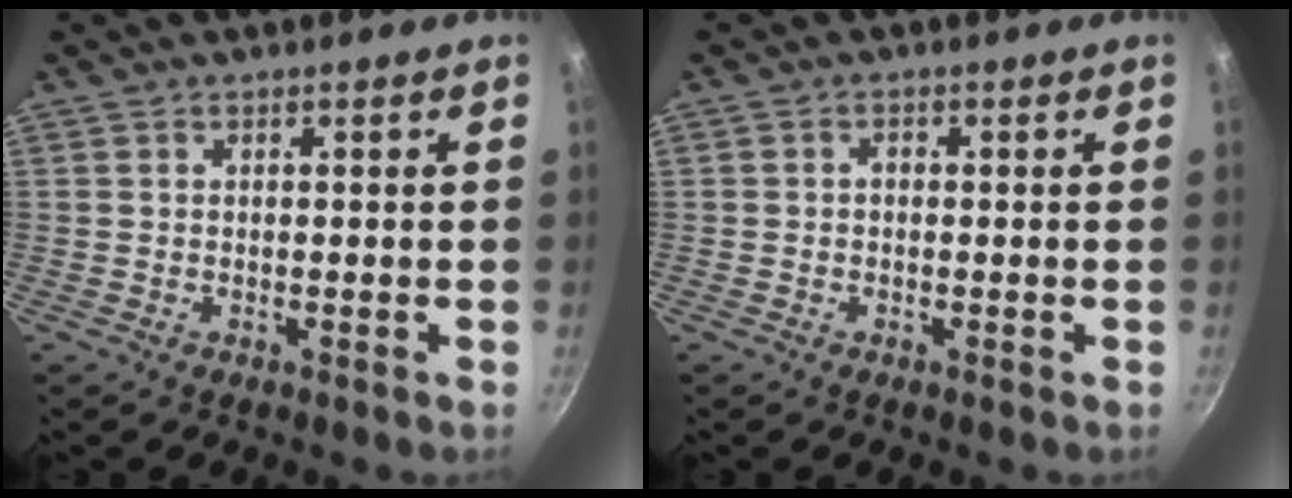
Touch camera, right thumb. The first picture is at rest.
{"total": 1.1, "force": [-0.2, 0.8, 0.7], "torque": [-0.010, 0.007, -0.005]}